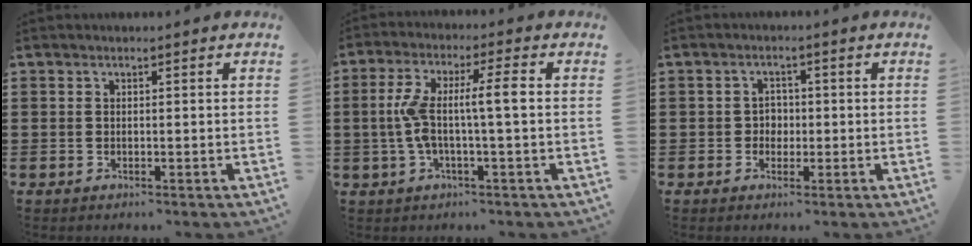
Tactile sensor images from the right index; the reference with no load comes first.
{"total": 7.6, "force": [-0.2, 0.9, 7.6], "torque": [-0.153, -0.002, -0.015]}
{"total": 2.1, "force": [-0.4, 1.9, 0.9], "torque": [-0.022, 0.007, -0.011]}